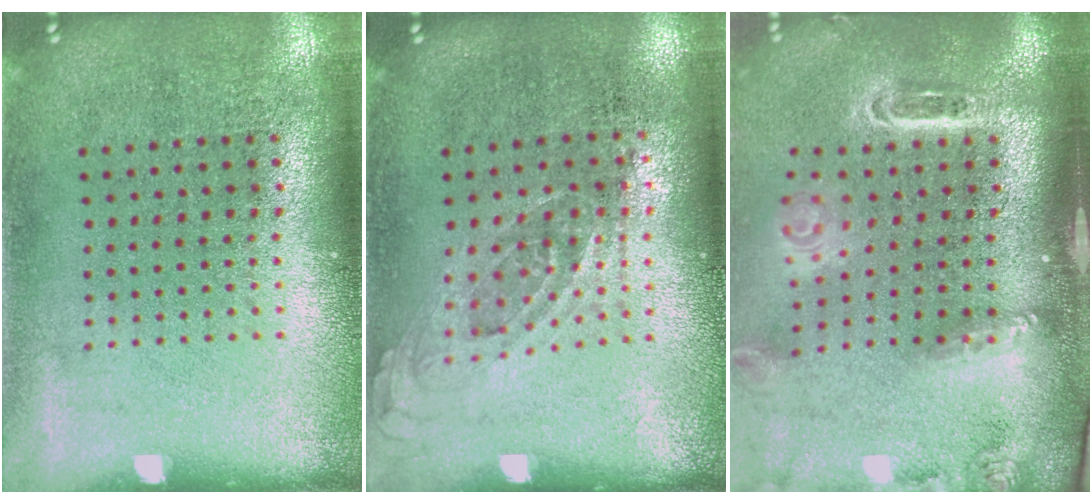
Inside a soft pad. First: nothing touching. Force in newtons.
{"total": 0.8, "press": 0.8, "slide": 0.3}
{"total": 2.8, "press": 2.0, "slide": 1.9}